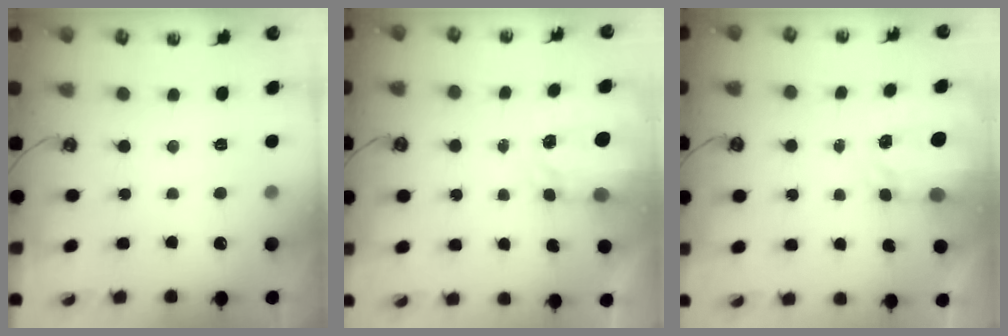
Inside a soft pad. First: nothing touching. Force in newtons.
{"total": 3.5, "press": 3.5, "slide": 0.5}
{"total": 3.5, "press": 3.5, "slide": 0.5}